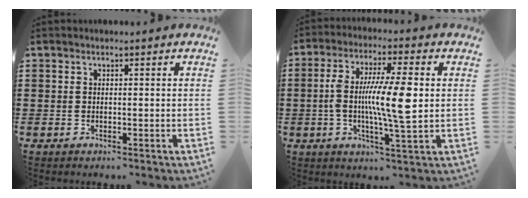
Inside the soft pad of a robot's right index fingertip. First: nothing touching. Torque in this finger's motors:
{"motor_torque": [2.06, -0.08, 0.90, 0.21]}